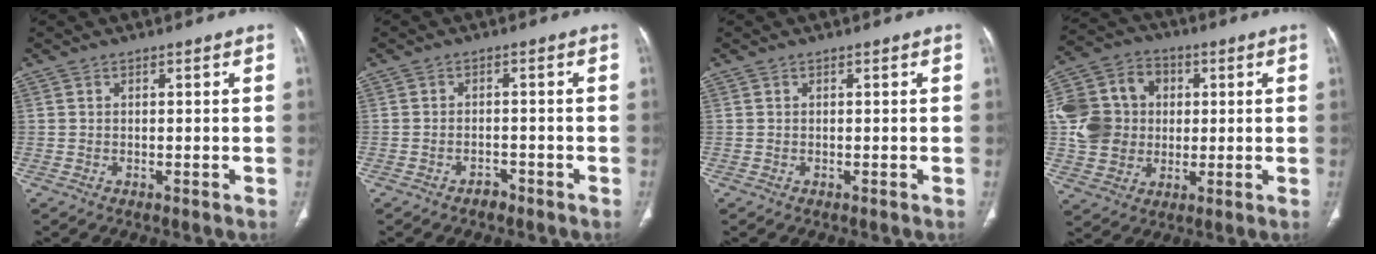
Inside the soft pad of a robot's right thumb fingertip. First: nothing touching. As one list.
[{"total": 1.9, "force": [-1.5, 0.9, 0.5], "torque": [-0.011, 0.009, -0.023]}, {"total": 0.0}, {"total": 15.8, "force": [1.3, 13.6, 8.0], "torque": [-0.140, 0.020, 0.026]}]